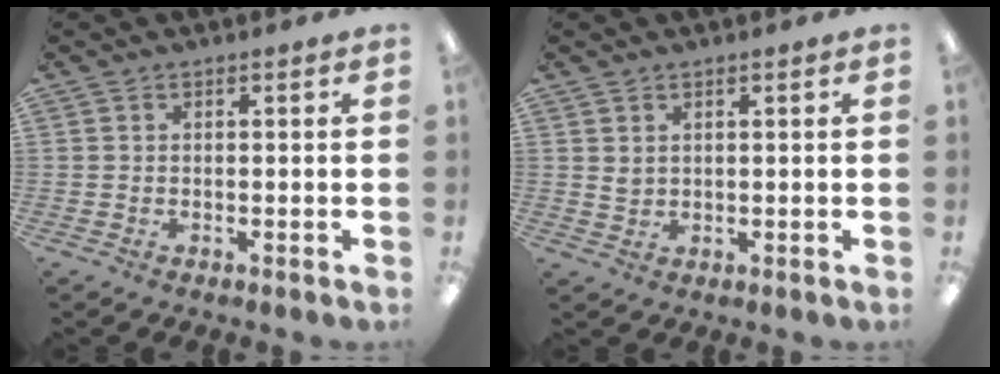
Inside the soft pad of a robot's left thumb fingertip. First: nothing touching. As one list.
[{"total": 1.9, "force": [1.2, 1.3, 0.7], "torque": [-0.017, 0.003, 0.022]}]